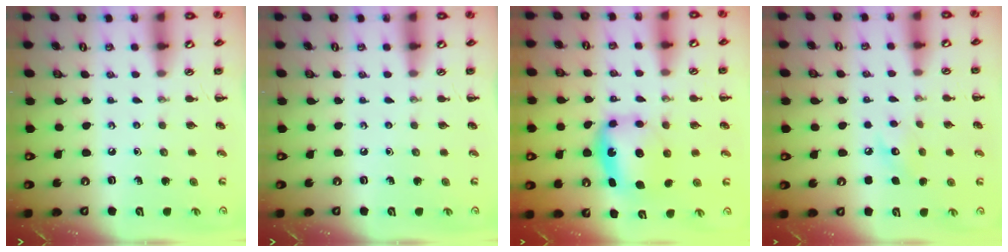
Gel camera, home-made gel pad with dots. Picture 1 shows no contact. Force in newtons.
{"total": 0.0}
{"total": 5.7, "press": 5.7, "slide": 1.0}
{"total": 7.8, "press": 7.7, "slide": 1.4}